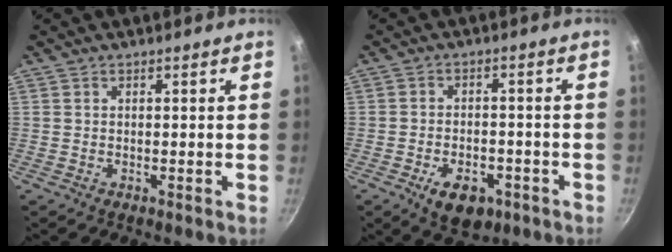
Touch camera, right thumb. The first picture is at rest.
{"total": 8.8, "force": [-4.2, 5.3, 5.6], "torque": [-0.060, 0.017, -0.056]}